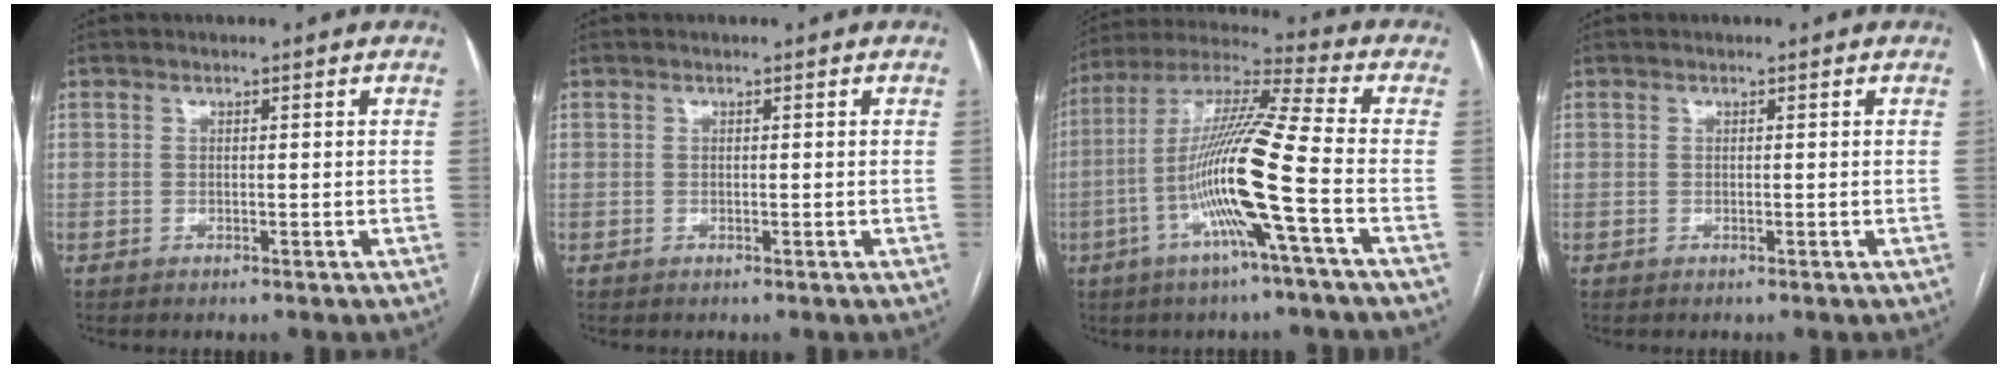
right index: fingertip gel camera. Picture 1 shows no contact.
{"total": 0.0}
{"total": 15.5, "force": [-4.5, -1.3, 14.8], "torque": [-0.289, 0.000, -0.096]}
{"total": 0.0}